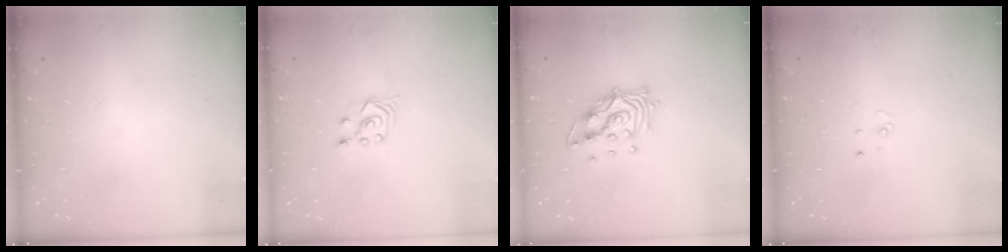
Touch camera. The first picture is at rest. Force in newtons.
{"total": 2.8, "press": 2.4, "slide": 1.4}
{"total": 12.4, "press": 12.4, "slide": 1.0}
{"total": 2.6, "press": 2.6, "slide": 0.2}